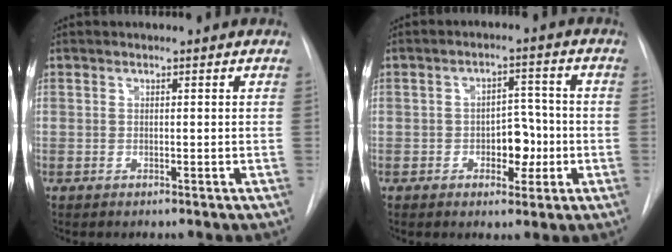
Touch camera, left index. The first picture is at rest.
{"total": 5.4, "force": [-1.7, 3.2, 4.0], "torque": [-0.050, 0.008, -0.023]}